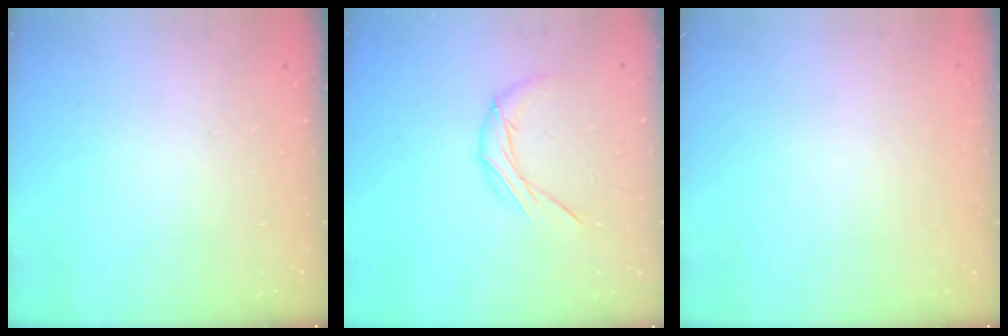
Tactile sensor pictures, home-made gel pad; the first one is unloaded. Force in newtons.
{"total": 7.9, "press": 7.9, "slide": 0.4}
{"total": 0.0}